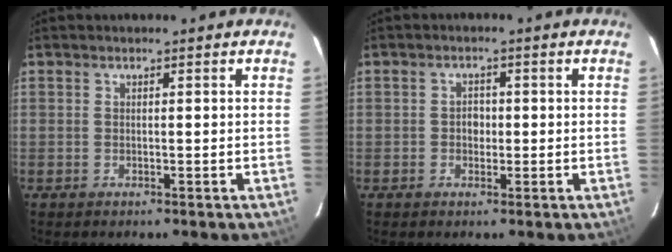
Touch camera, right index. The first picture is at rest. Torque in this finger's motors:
{"motor_torque": [0.07, 0.02, 0.10, 0.03]}